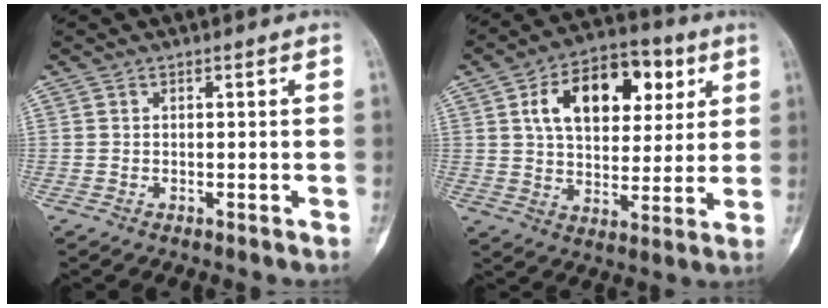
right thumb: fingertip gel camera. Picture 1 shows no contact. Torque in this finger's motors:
{"motor_torque": [-0.88, 1.53, 1.34, 0.55, 0.15]}